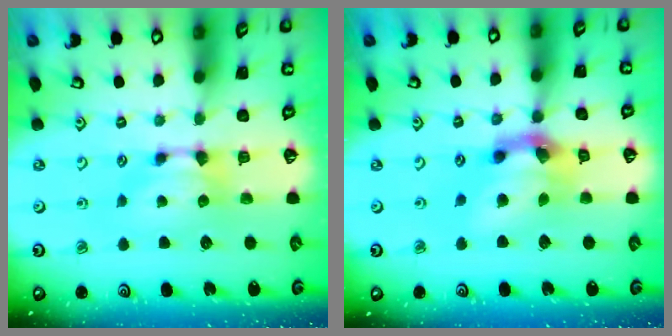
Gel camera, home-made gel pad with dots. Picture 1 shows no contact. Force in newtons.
{"total": 6.9, "press": 6.5, "slide": 2.5}